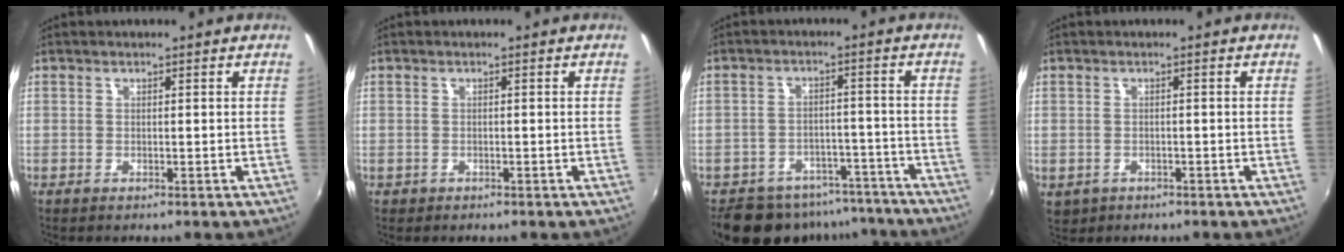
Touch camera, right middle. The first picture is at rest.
{"total": 1.0, "force": [-0.6, 0.8, 0.2], "torque": [-0.009, -0.003, -0.006]}
{"total": 16.2, "force": [-13.3, 7.7, 5.3], "torque": [-0.118, 0.016, -0.167]}
{"total": 3.7, "force": [-1.3, 3.1, 1.6], "torque": [-0.039, -0.010, -0.013]}